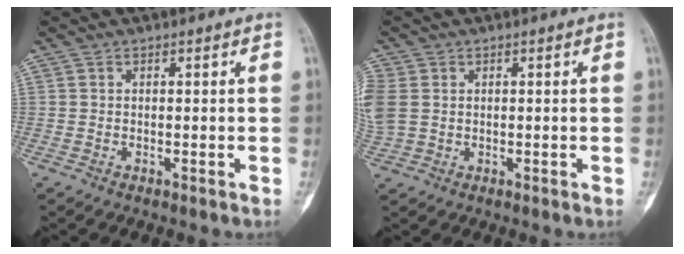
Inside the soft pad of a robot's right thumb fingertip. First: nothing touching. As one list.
[{"total": 7.7, "force": [1.0, 6.2, 4.5], "torque": [-0.137, 0.009, 0.026]}]